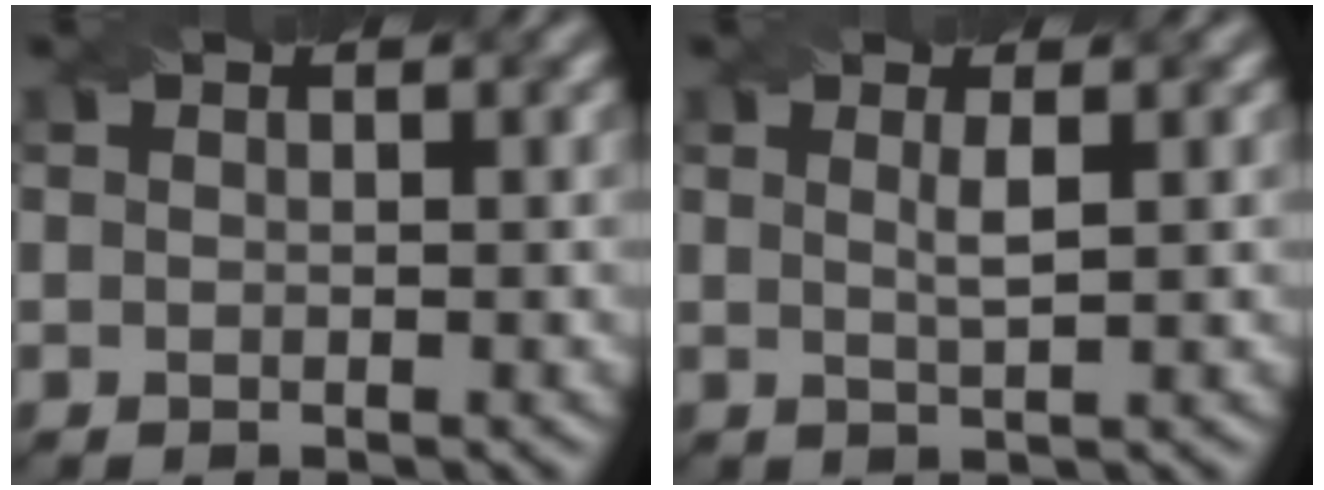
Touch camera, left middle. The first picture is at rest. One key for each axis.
{"total": 1.7, "fx": 0.4, "fy": 0.3, "fz": 1.6, "tx": -0.030, "ty": 0.000, "tz": 0.005}